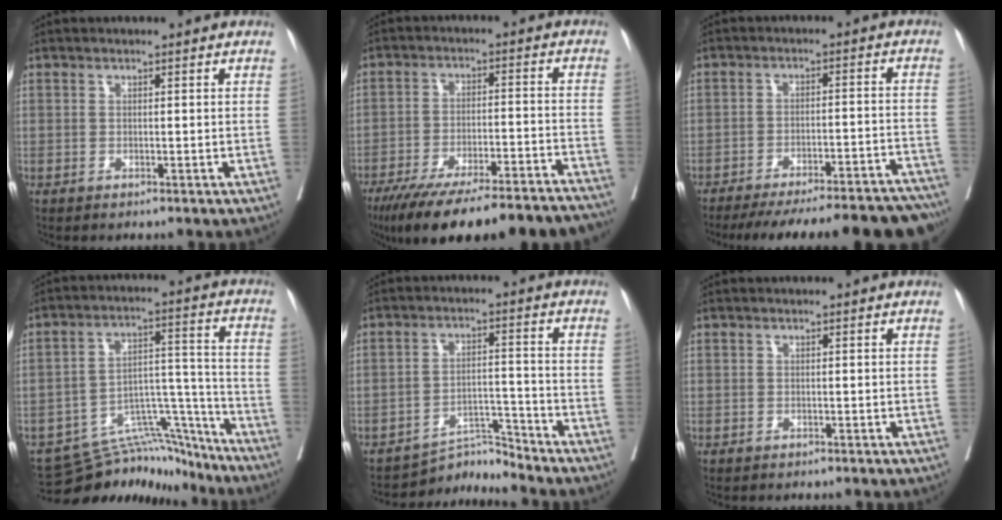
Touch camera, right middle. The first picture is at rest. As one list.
[{"total": 22.7, "force": [-19.2, 2.6, 11.8], "torque": [-0.138, -0.024, -0.275]}, {"total": 24.2, "force": [-21.9, 3.1, 9.8], "torque": [-0.095, -0.008, -0.283]}, {"total": 13.3, "force": [-12.6, 3.9, 1.5], "torque": [-0.003, 0.058, -0.194]}, {"total": 4.9, "force": [-4.7, -0.8, -1.2], "torque": [0.021, 0.010, -0.076]}, {"total": 0.0}]